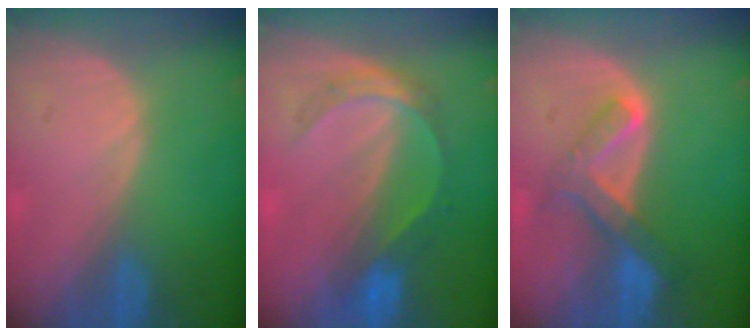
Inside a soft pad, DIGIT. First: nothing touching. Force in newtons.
{"total": 5.3, "press": 5.0, "slide": 1.6}
{"total": 6.6, "press": 5.7, "slide": 3.2}